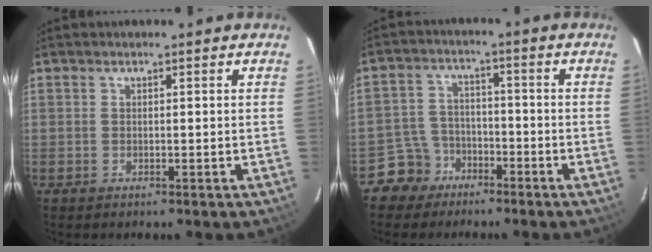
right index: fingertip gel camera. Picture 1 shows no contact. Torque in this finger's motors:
{"motor_torque": [-0.61, -0.33, -0.81, -0.21]}